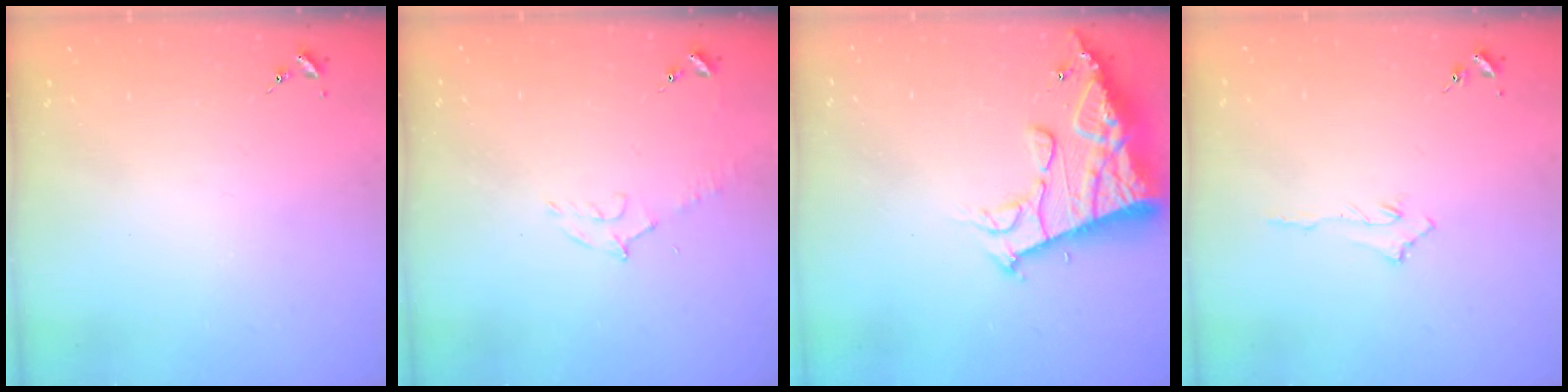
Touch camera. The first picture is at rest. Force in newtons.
{"total": 7.3, "press": 7.2, "slide": 0.9}
{"total": 16.0, "press": 15.9, "slide": 1.8}
{"total": 2.9, "press": 2.9, "slide": 0.4}